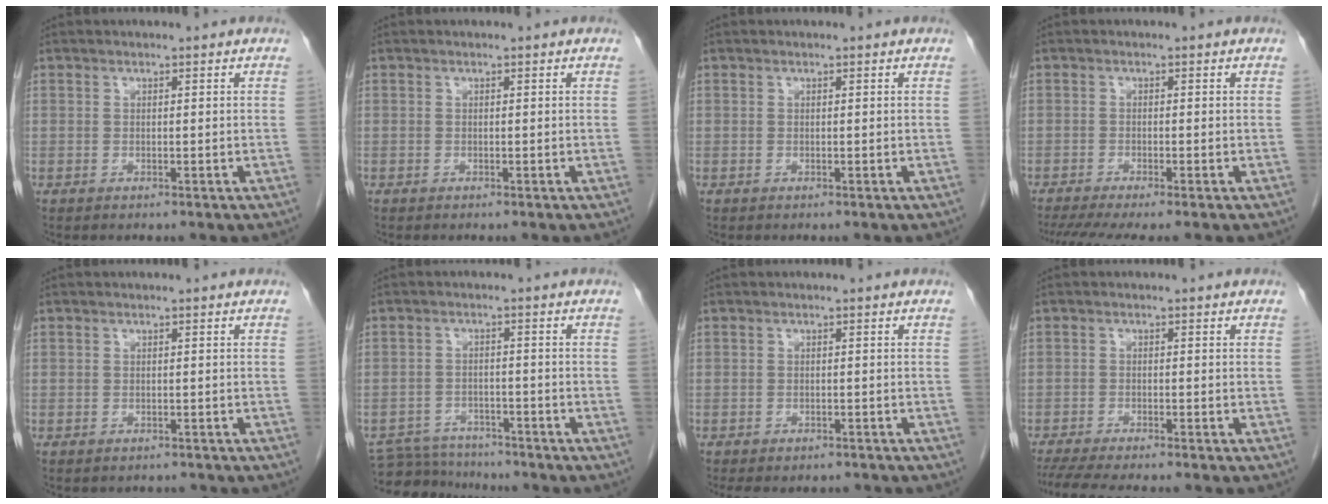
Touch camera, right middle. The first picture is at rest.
{"total": 0.0}
{"total": 0.0}
{"total": 7.0, "force": [-5.7, 0.1, 4.0], "torque": [-0.057, -0.013, -0.092]}
{"total": 1.4, "force": [-1.2, 0.6, -0.1], "torque": [-0.002, 0.000, -0.019]}
{"total": 7.7, "force": [-7.5, 2.0, 0.5], "torque": [-0.009, 0.000, -0.121]}
{"total": 6.3, "force": [-5.5, 2.4, 1.7], "torque": [-0.018, -0.001, -0.068]}
{"total": 9.5, "force": [-8.3, 0.5, 4.7], "torque": [-0.062, -0.018, -0.128]}